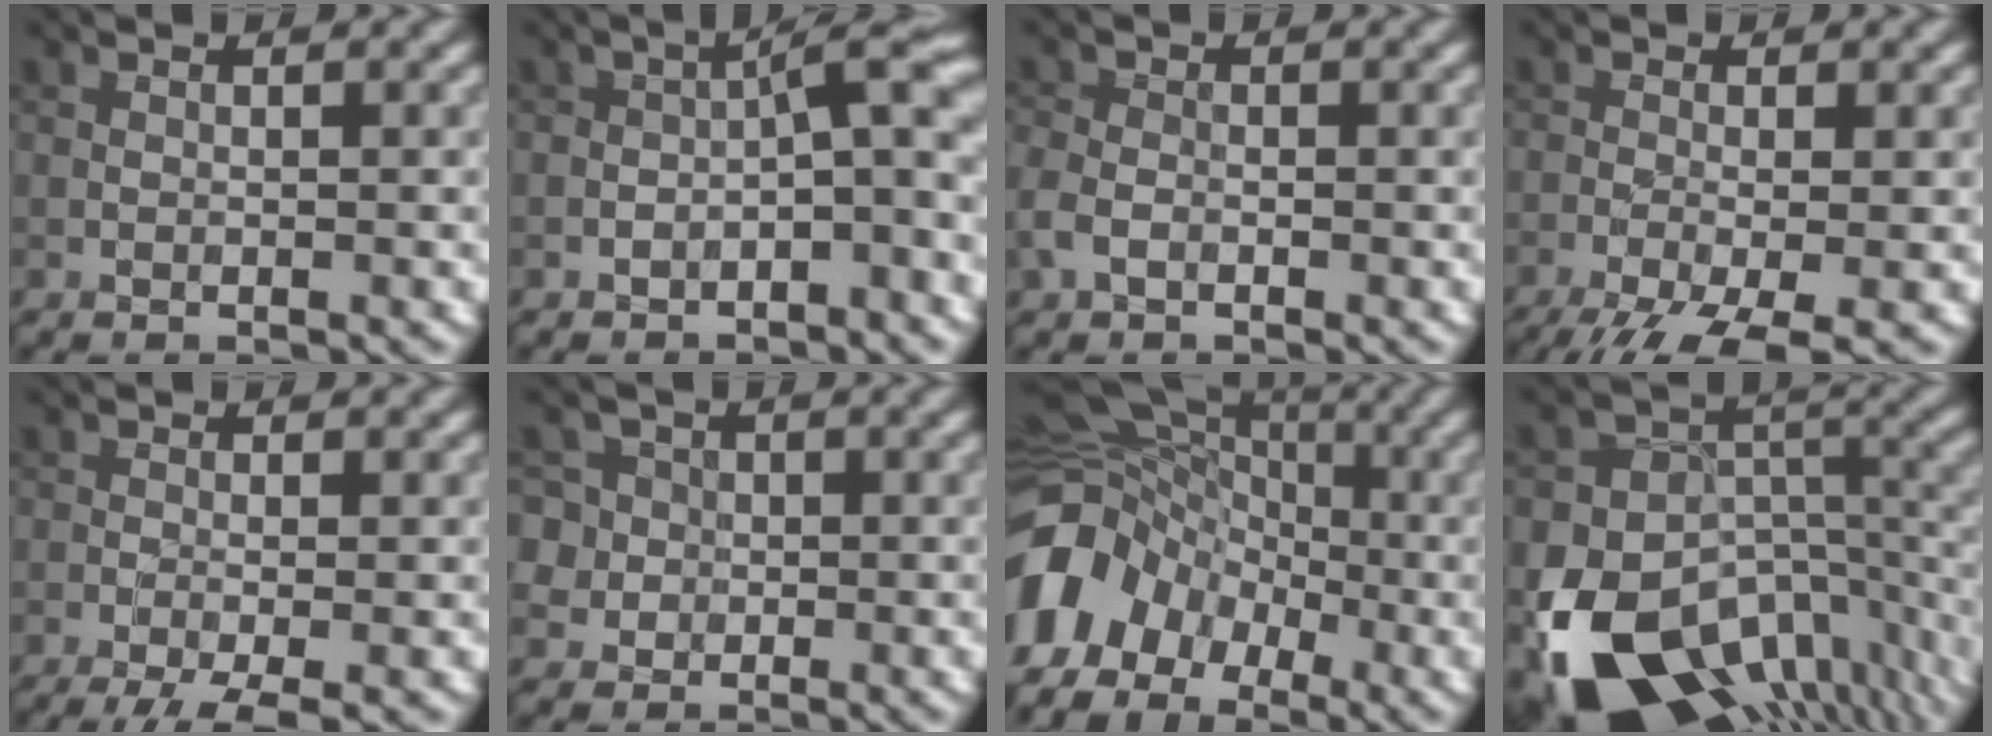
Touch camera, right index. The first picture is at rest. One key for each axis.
{"total": 4.1, "fx": -1.4, "fy": 1.0, "fz": 3.8, "tx": -0.052, "ty": 0.018, "tz": -0.027}
{"total": 2.2, "fx": -1.1, "fy": 1.4, "fz": 1.2, "tx": -0.029, "ty": -0.001, "tz": -0.029}
{"total": 7.3, "fx": -4.5, "fy": 2.2, "fz": 5.3, "tx": -0.105, "ty": -0.037, "tz": -0.075}
{"total": 4.8, "fx": -3.0, "fy": 1.1, "fz": 3.6, "tx": -0.062, "ty": -0.010, "tz": -0.055}
{"total": 6.0, "fx": 1.1, "fy": 5.6, "fz": 2.0, "tx": -0.037, "ty": 0.035, "tz": -0.008}
{"total": 12.6, "fx": -3.8, "fy": 10.2, "fz": 6.4, "tx": -0.144, "ty": 0.003, "tz": -0.076}
{"total": 16.2, "fx": -8.7, "fy": 10.8, "fz": 8.4, "tx": -0.161, "ty": -0.026, "tz": -0.116}